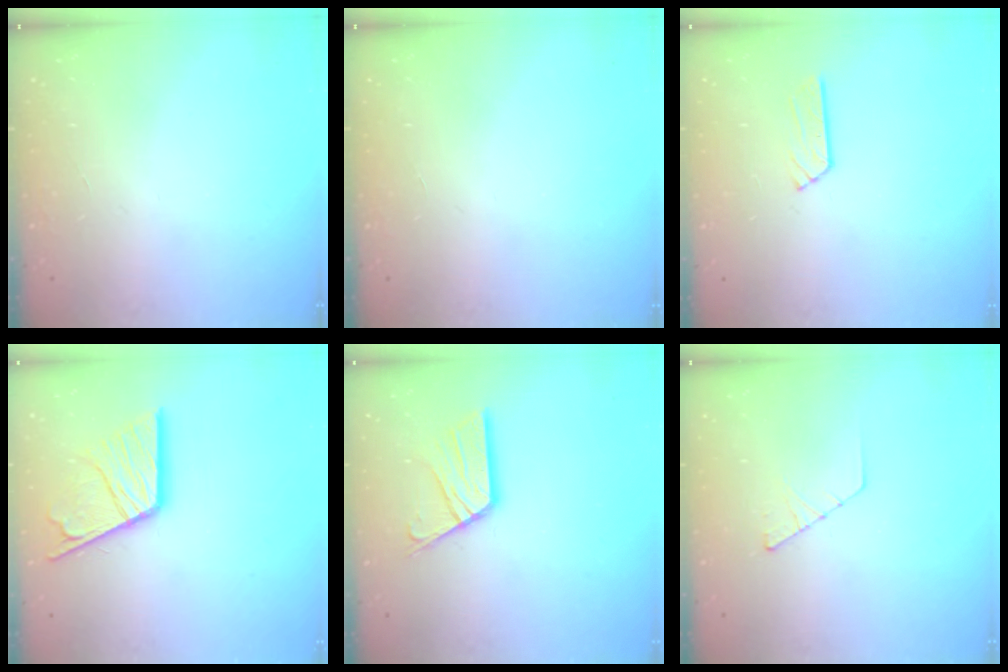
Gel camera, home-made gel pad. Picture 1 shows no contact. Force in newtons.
{"total": 0.0}
{"total": 3.7, "press": 3.7, "slide": 0.5}
{"total": 16.3, "press": 16.2, "slide": 1.5}
{"total": 11.4, "press": 11.4, "slide": 1.1}
{"total": 4.1, "press": 4.1, "slide": 0.5}